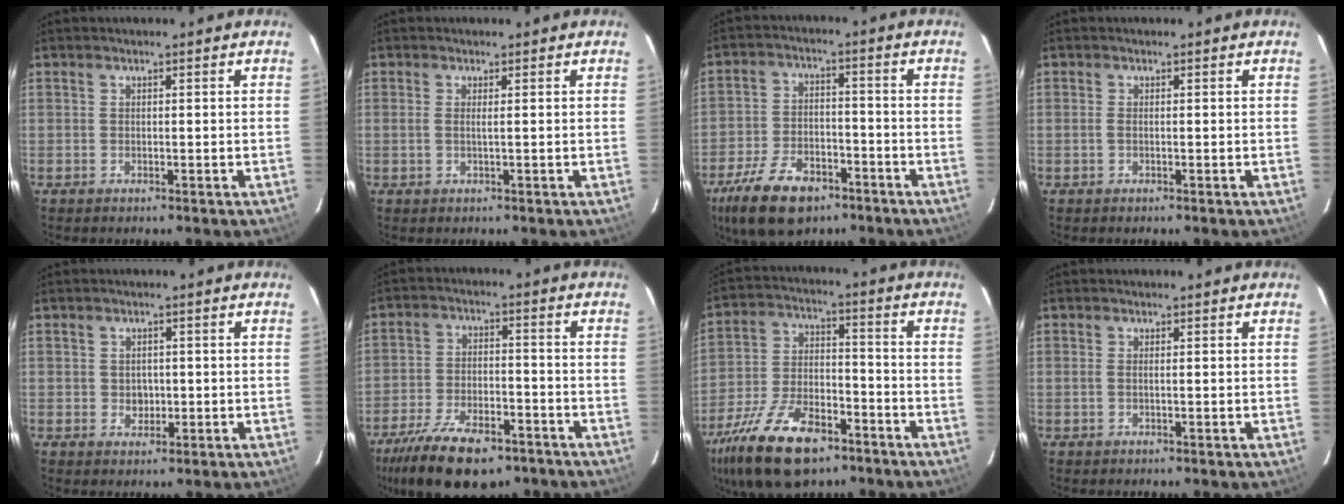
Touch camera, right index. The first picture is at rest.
{"total": 1.0, "force": [0.1, -0.2, 0.9], "torque": [-0.021, -0.001, 0.001]}
{"total": 14.2, "force": [-9.1, 7.4, 8.0], "torque": [-0.185, -0.007, -0.153]}
{"total": 0.8, "force": [-0.1, 0.1, 0.8], "torque": [-0.016, 0.001, -0.003]}
{"total": 3.0, "force": [-0.2, 2.7, 1.2], "torque": [-0.021, 0.006, 0.003]}
{"total": 17.9, "force": [-12.5, 7.7, 10.3], "torque": [-0.222, -0.026, -0.200]}
{"total": 19.6, "force": [-12.7, 8.9, 12.0], "torque": [-0.252, -0.019, -0.217]}
{"total": 0.7, "force": [0.0, -0.1, 0.7], "torque": [-0.015, 0.001, -0.002]}